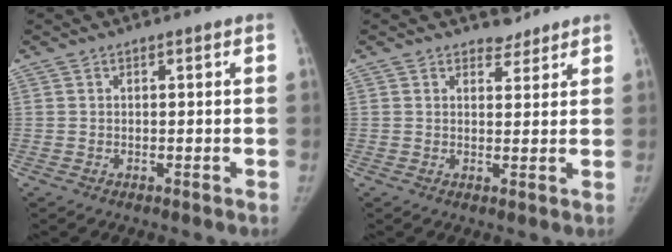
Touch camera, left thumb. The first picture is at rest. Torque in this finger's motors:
{"motor_torque": [0.03, -0.18, 0.27, -0.13, 0.01]}